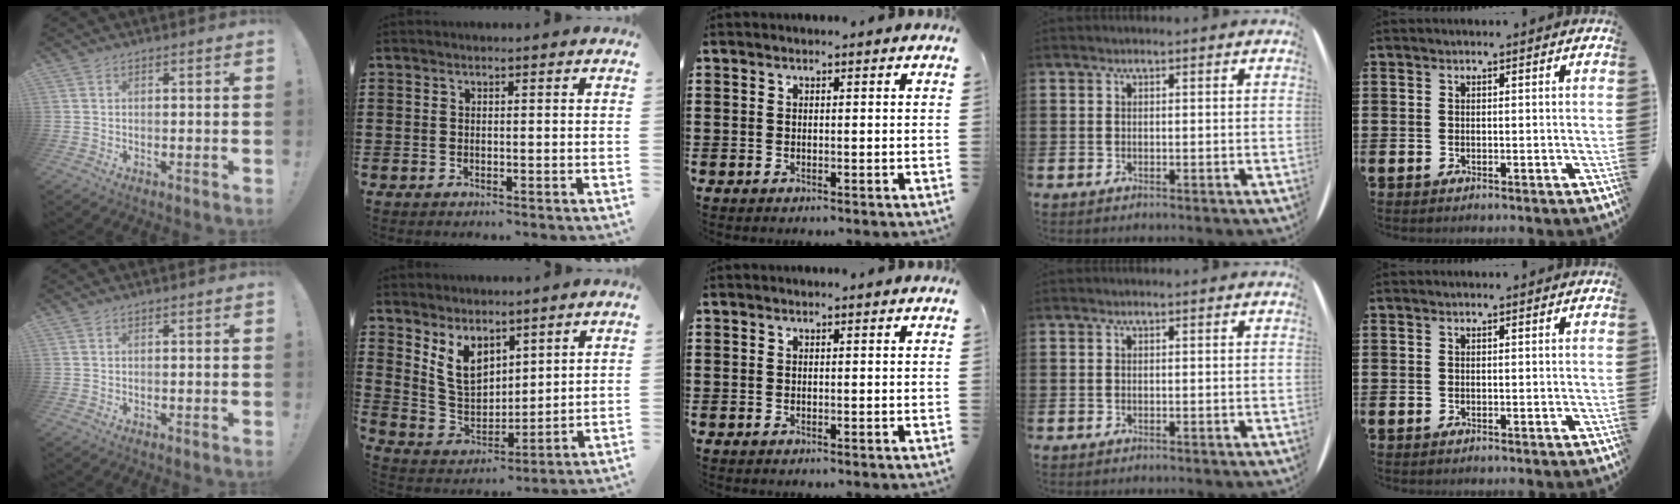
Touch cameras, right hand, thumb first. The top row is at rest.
{"index": {"total": 7.3, "force": [4.4, 4.7, 3.5], "torque": [-0.098, -0.007, 0.082]}}